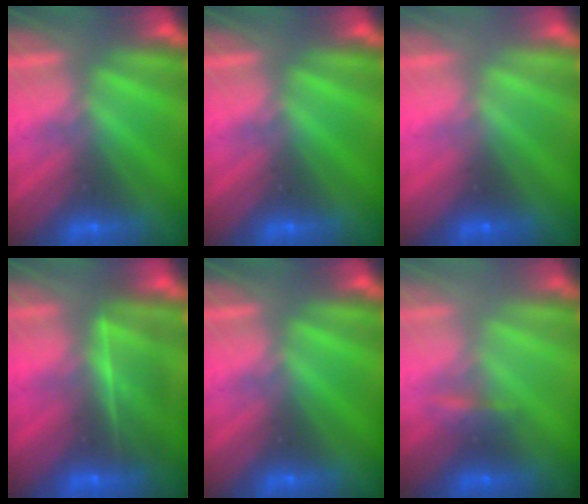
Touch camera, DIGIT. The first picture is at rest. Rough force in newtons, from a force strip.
{"total": 0.0}
{"total": 2.9}
{"total": 8.6}
{"total": 0.0}
{"total": 2.2}